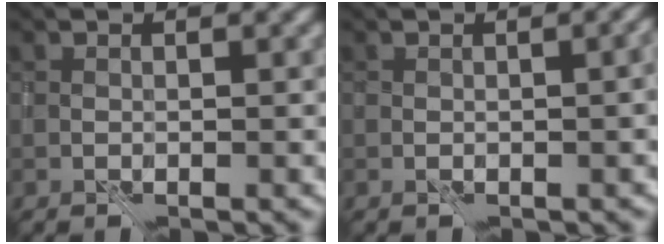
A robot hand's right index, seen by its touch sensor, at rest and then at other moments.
{"total": 3.8, "force": [-0.7, 1.7, 3.3], "torque": [-0.013, 0.003, 0.003]}